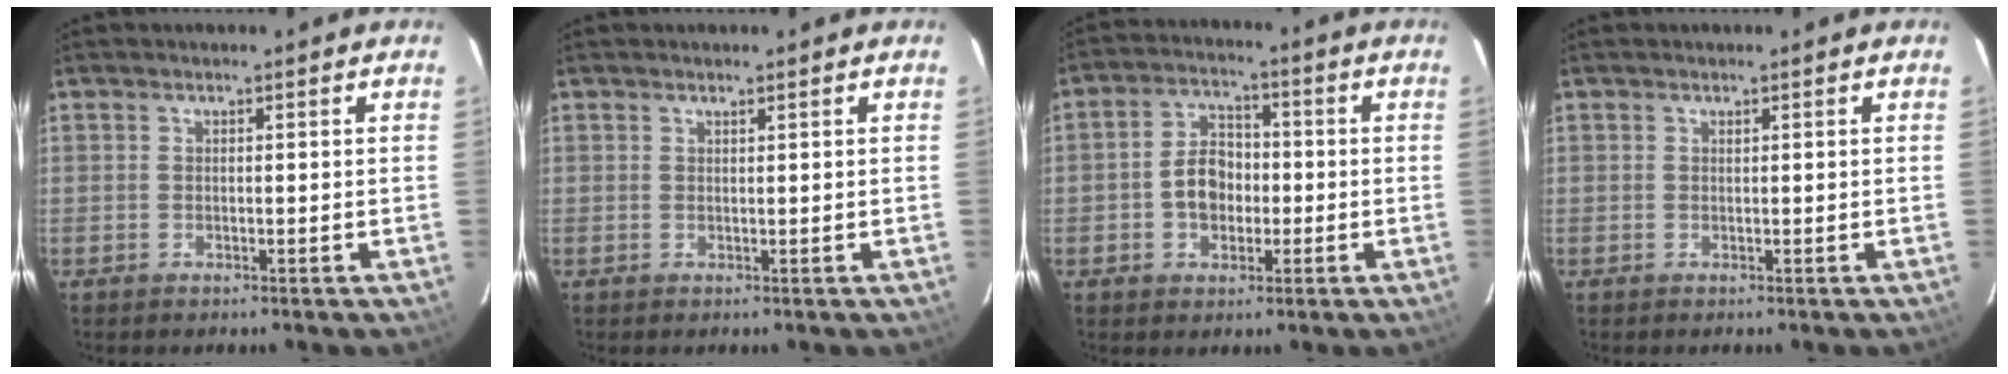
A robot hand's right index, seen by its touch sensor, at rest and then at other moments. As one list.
[{"total": 0.5, "force": [0.5, -0.1, 0.2], "torque": [-0.007, -0.003, 0.008]}, {"total": 7.2, "force": [-1.3, 5.5, 4.6], "torque": [-0.088, 0.020, -0.016]}, {"total": 0.0}]